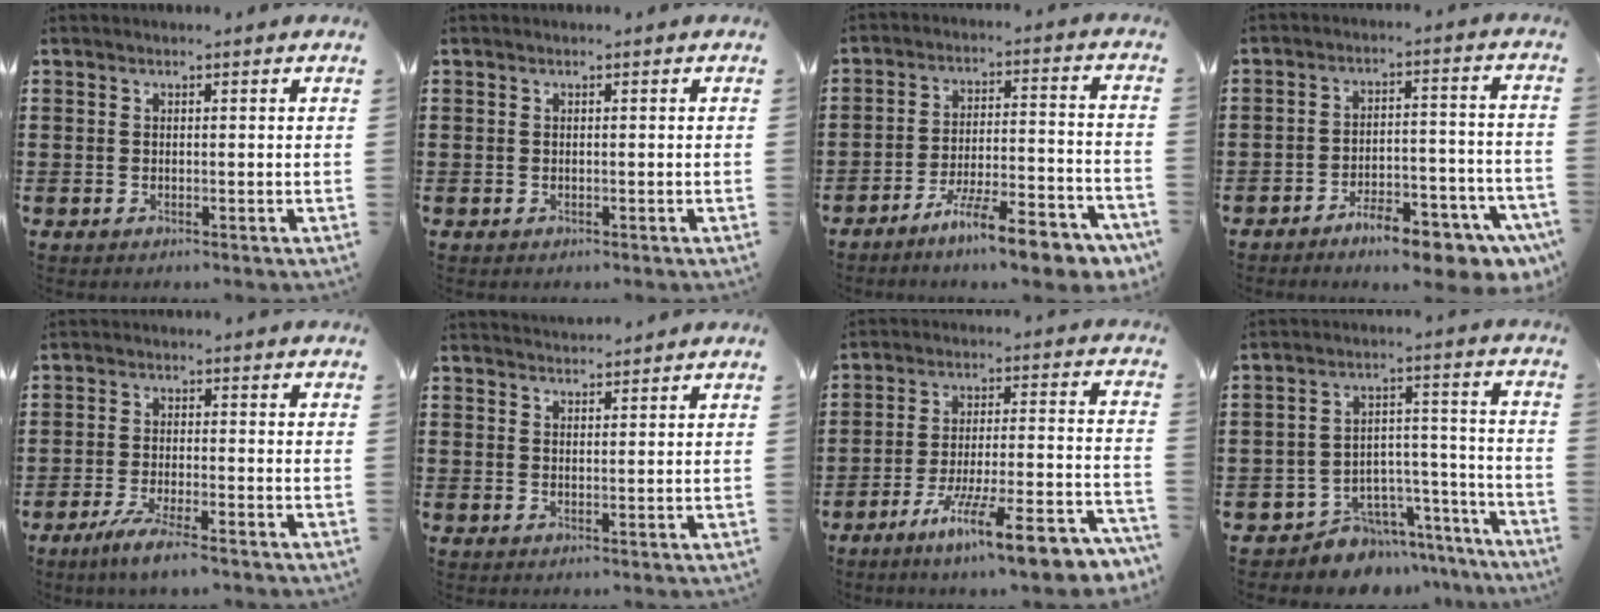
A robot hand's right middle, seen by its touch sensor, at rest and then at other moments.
{"total": 0.0}
{"total": 10.8, "force": [-8.4, 1.4, 6.6], "torque": [-0.107, 0.018, -0.156]}
{"total": 9.1, "force": [-7.4, 2.1, 5.0], "torque": [-0.072, 0.020, -0.133]}
{"total": 4.4, "force": [-3.4, 0.0, 2.8], "torque": [-0.058, -0.010, -0.062]}
{"total": 2.0, "force": [2.0, 0.1, 0.0], "torque": [-0.004, 0.002, 0.039]}
{"total": 12.6, "force": [-9.5, 1.1, 8.2], "torque": [-0.129, 0.019, -0.172]}
{"total": 6.9, "force": [-6.4, 2.6, 0.6], "torque": [-0.010, 0.024, -0.121]}